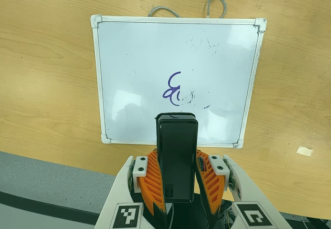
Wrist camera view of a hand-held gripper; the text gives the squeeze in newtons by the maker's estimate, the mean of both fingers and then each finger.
{"total": 9.8, "left": 7.6, "right": 11.9}